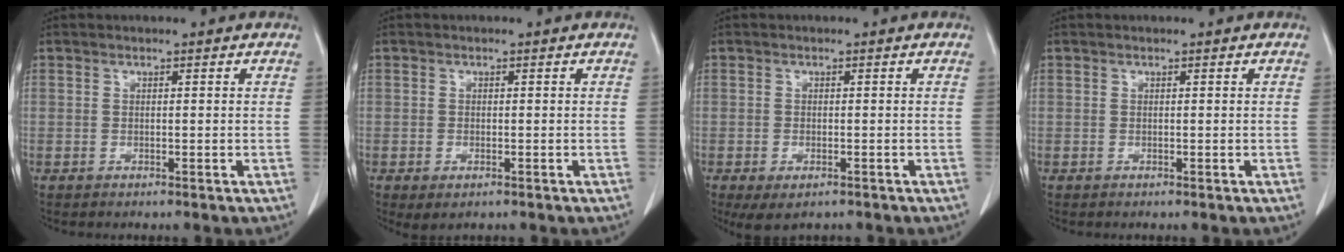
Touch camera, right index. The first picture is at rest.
{"total": 1.9, "force": [-1.0, 0.8, 1.5], "torque": [-0.028, -0.005, -0.005]}
{"total": 4.0, "force": [-2.5, 1.7, 2.6], "torque": [-0.047, -0.010, -0.033]}
{"total": 0.0}